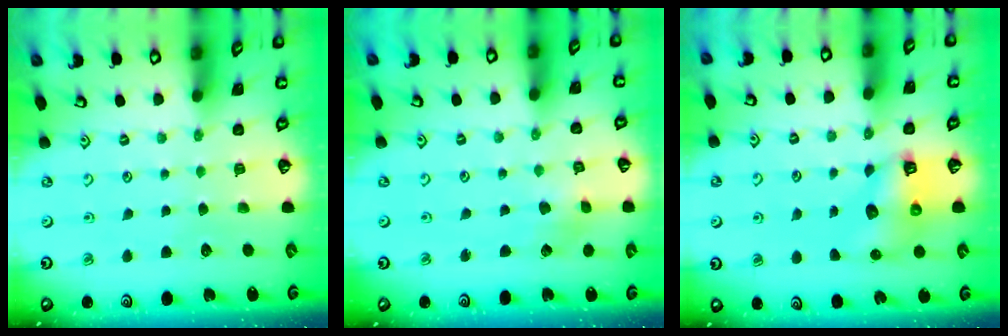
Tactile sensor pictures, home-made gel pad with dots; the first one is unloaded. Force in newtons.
{"total": 2.9, "press": 2.9, "slide": 0.2}
{"total": 8.2, "press": 8.1, "slide": 1.3}